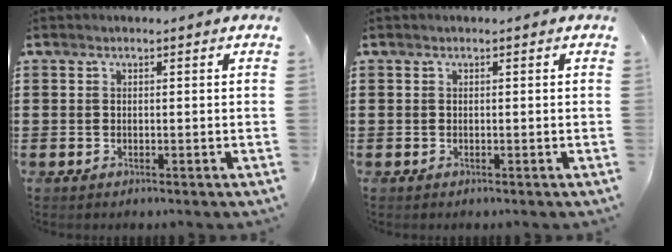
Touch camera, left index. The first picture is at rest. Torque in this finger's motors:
{"motor_torque": [0.00, 0.00, 0.00, 0.00]}